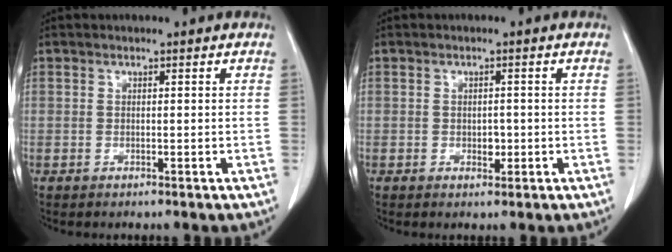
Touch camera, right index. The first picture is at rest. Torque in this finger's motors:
{"motor_torque": [0.32, 0.23, 0.13, 0.01]}